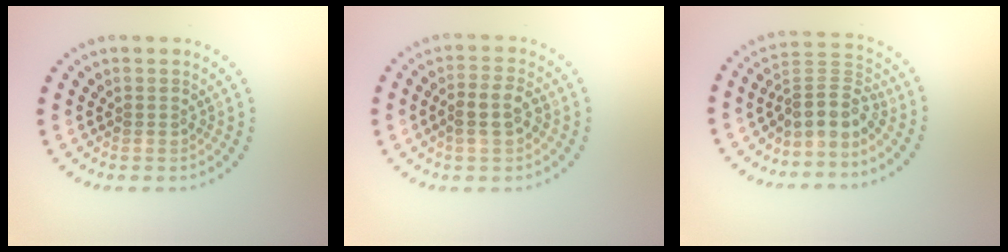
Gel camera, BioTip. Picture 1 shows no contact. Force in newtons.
{"total": 2.8, "press": 2.7, "slide": 0.8}
{"total": 3.6, "press": 2.6, "slide": 2.5}